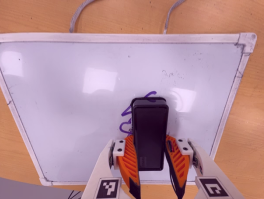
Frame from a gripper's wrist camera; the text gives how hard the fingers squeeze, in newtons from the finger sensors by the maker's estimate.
{"total": 13.7, "left": 14.8, "right": 12.7}